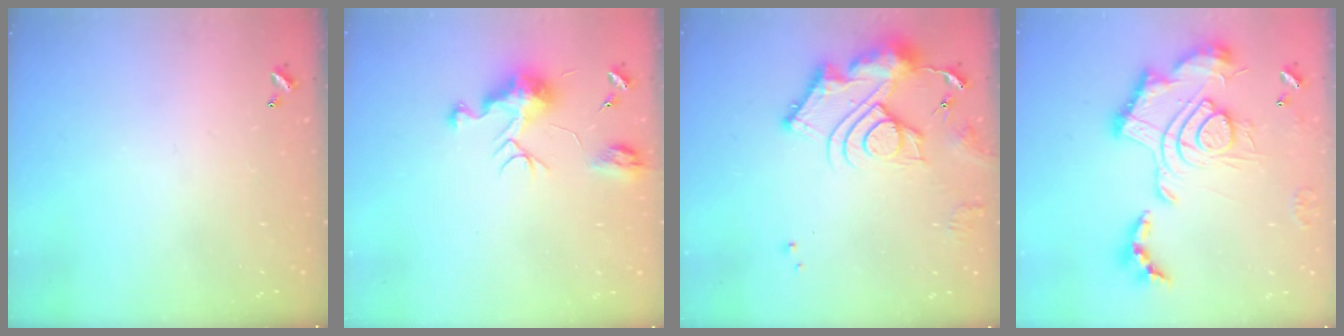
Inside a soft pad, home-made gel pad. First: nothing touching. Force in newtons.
{"total": 9.5, "press": 9.5, "slide": 0.5}
{"total": 14.0, "press": 13.9, "slide": 1.0}
{"total": 2.5, "press": 1.9, "slide": 1.7}